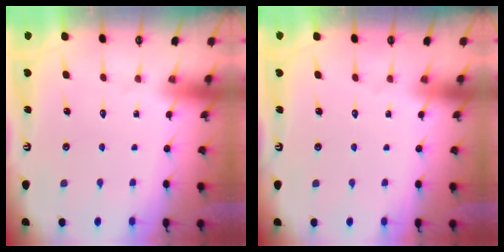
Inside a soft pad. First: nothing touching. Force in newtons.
{"total": 0.0}